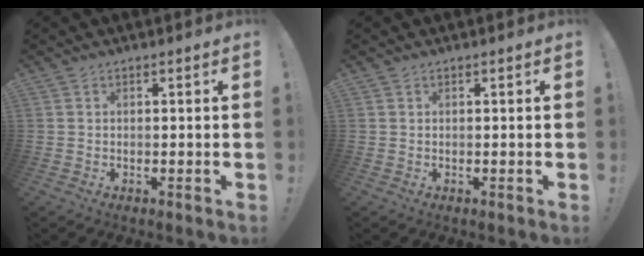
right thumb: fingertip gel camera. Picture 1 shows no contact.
{"total": 0.0}